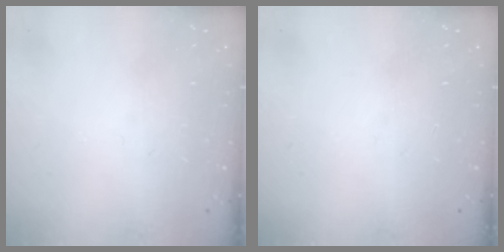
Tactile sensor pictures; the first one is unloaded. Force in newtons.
{"total": 0.0}